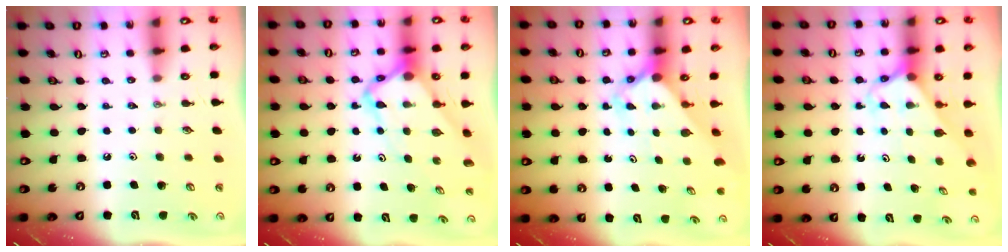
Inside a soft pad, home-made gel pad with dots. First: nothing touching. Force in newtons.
{"total": 6.7, "press": 6.6, "slide": 0.6}
{"total": 2.8, "press": 2.8, "slide": 0.1}
{"total": 2.5, "press": 2.5, "slide": 0.2}